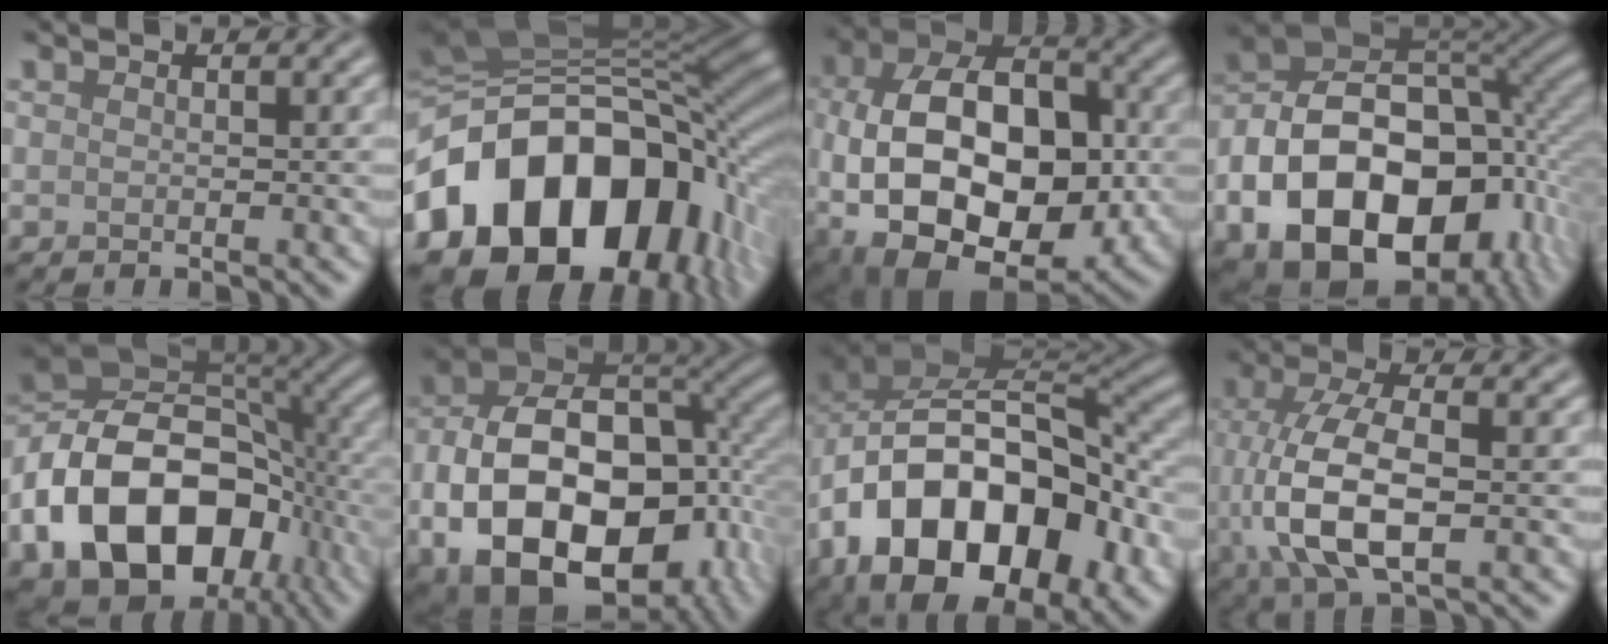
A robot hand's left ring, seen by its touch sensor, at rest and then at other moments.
{"total": 18.2, "force": [-4.8, 13.2, 11.5], "torque": [-0.192, -0.004, -0.082]}
{"total": 15.7, "force": [-2.3, 10.1, 11.8], "torque": [-0.195, -0.007, -0.041]}
{"total": 18.7, "force": [-6.8, 12.6, 12.1], "torque": [-0.205, -0.016, -0.107]}
{"total": 15.5, "force": [-5.7, 10.6, 9.8], "torque": [-0.175, -0.010, -0.104]}
{"total": 19.1, "force": [-5.2, 12.7, 13.3], "torque": [-0.238, -0.032, -0.073]}
{"total": 17.3, "force": [-4.3, 11.5, 12.2], "torque": [-0.198, -0.003, -0.064]}
{"total": 9.0, "force": [-1.3, 4.1, 7.9], "torque": [-0.167, 0.000, -0.027]}